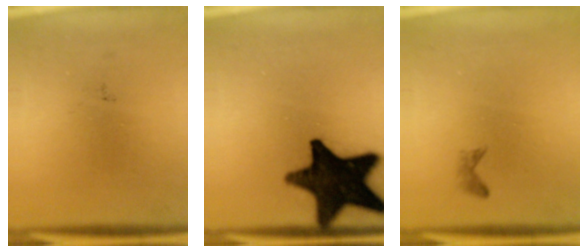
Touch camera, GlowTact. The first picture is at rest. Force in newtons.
{"total": 18.5}
{"total": 0.7}